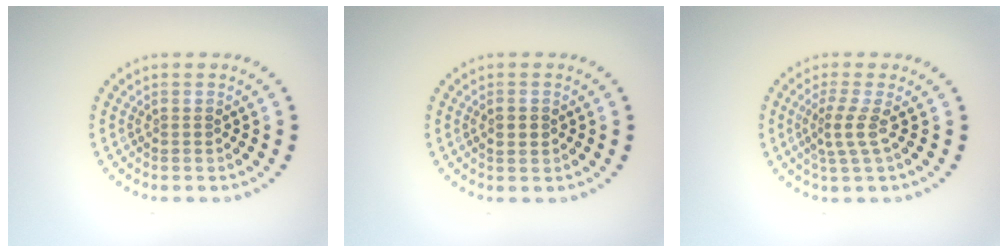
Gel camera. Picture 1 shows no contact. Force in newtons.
{"total": 0.9, "press": 0.9, "slide": 0.0}
{"total": 2.2, "press": 1.5, "slide": 1.7}